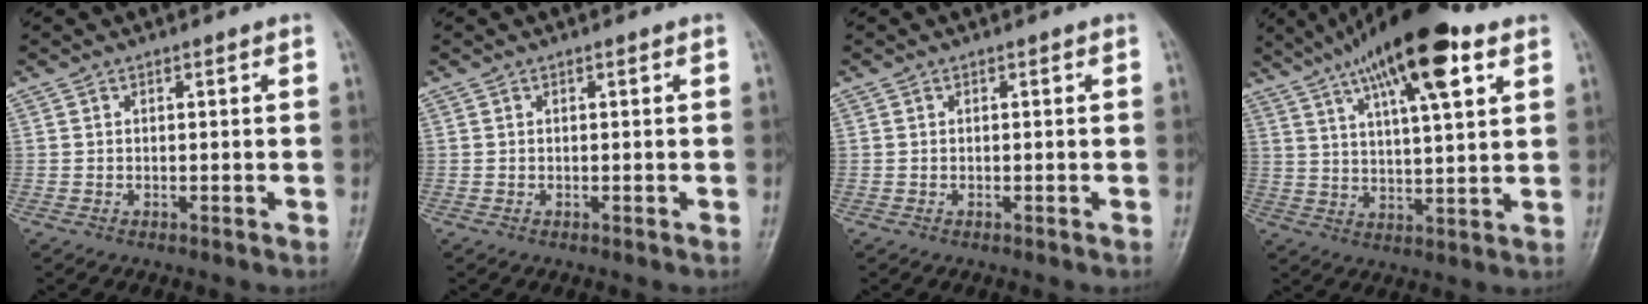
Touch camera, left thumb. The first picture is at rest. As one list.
[{"total": 0.0}, {"total": 0.0}, {"total": 17.7, "force": [9.8, 4.8, 13.9], "torque": [-0.217, -0.016, 0.161]}]